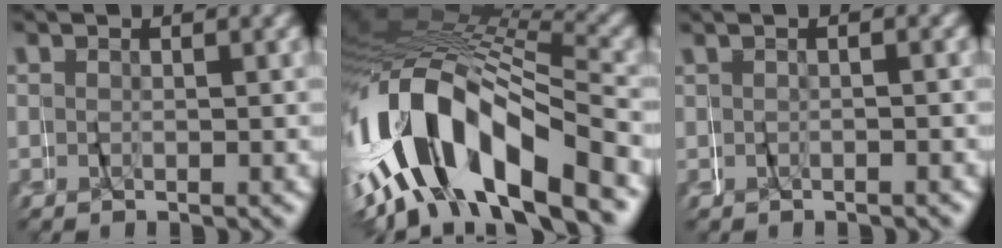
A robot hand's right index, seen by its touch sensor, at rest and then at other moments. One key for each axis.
{"total": 14.2, "fx": -4.0, "fy": 8.7, "fz": 10.5, "tx": -0.238, "ty": 0.000, "tz": -0.060}
{"total": 0.9, "fx": -0.7, "fy": -0.5, "fz": 0.3, "tx": -0.015, "ty": 0.009, "tz": -0.014}